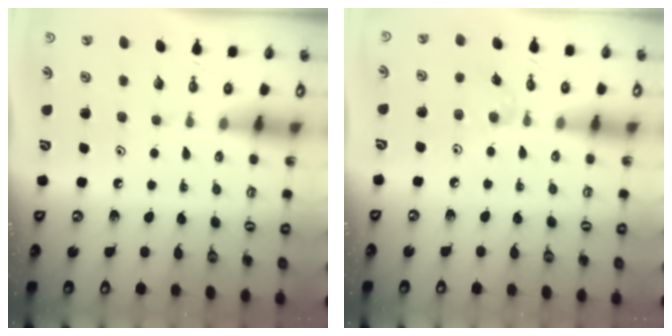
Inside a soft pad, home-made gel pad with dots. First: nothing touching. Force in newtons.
{"total": 3.3, "press": 3.3, "slide": 0.5}